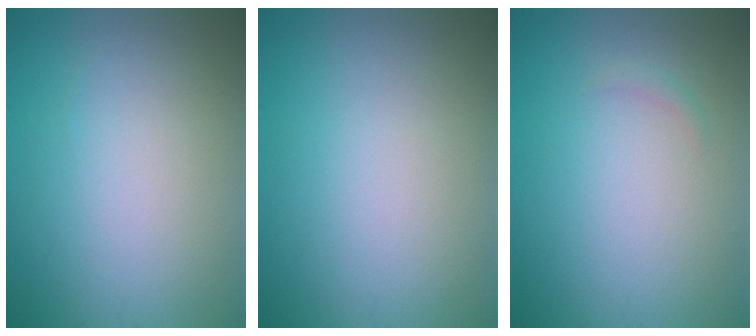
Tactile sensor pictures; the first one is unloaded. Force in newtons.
{"total": 0.0}
{"total": 0.6, "press": 0.6, "slide": 0.0}